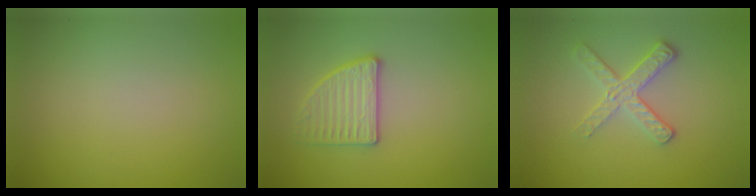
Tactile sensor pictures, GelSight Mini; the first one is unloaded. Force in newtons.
{"total": 2.8, "press": 2.7, "slide": 0.6}
{"total": 2.7, "press": 2.4, "slide": 1.2}